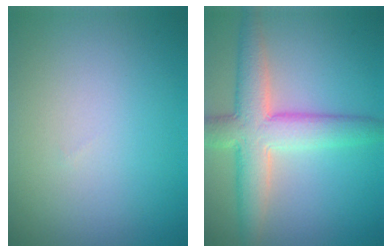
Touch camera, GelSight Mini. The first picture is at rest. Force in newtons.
{"total": 6.6, "press": 6.5, "slide": 0.3}